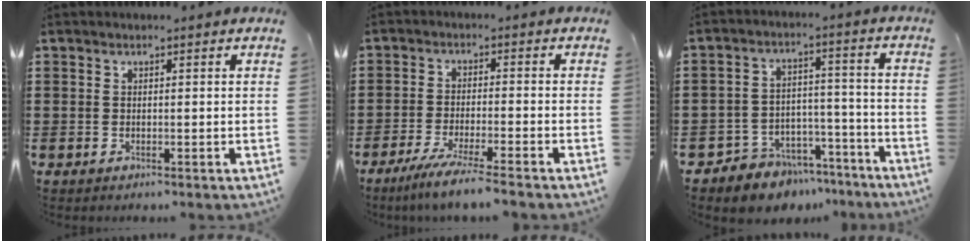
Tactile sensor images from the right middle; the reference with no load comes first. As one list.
[{"total": 4.8, "force": [-4.0, -0.5, 2.5], "torque": [-0.054, -0.018, -0.075]}, {"total": 6.0, "force": [-5.4, 2.7, 0.1], "torque": [-0.002, 0.032, -0.105]}]